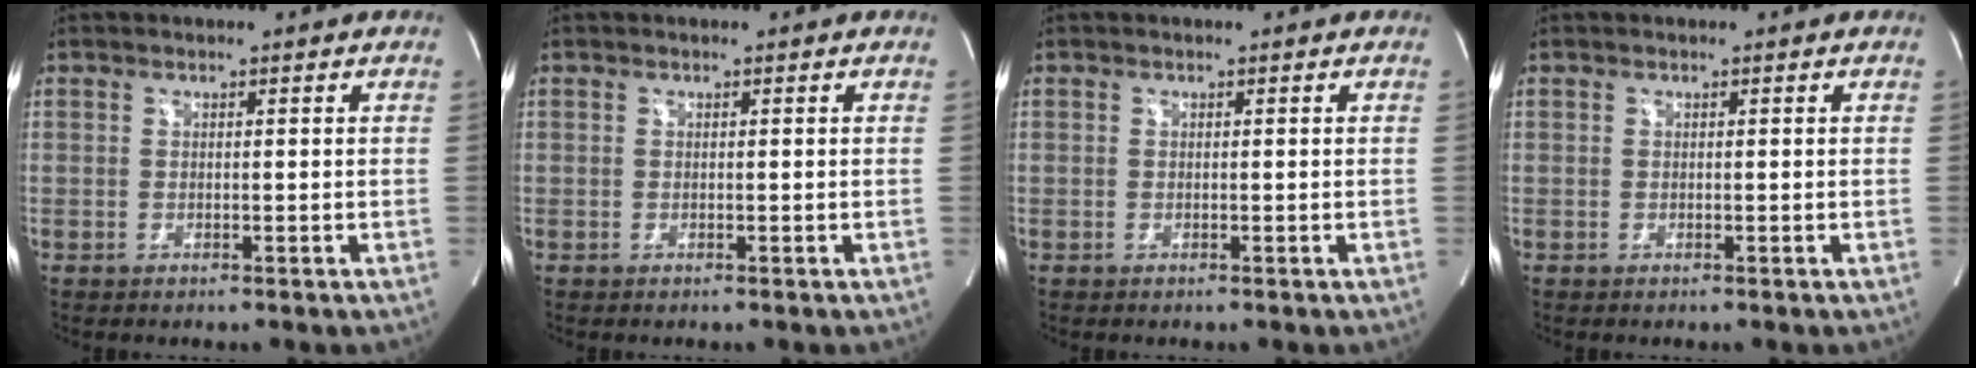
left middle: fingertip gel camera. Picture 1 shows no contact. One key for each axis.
{"total": 0.0}
{"total": 0.0}
{"total": 0.0}